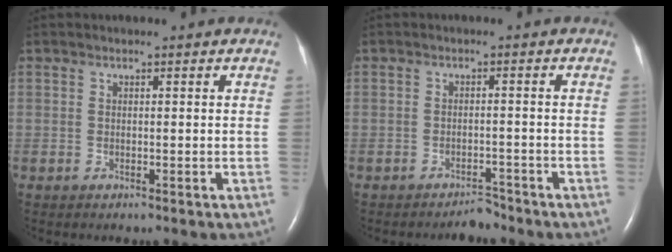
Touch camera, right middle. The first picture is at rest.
{"total": 2.1, "force": [-2.0, 0.5, 0.0], "torque": [0.001, -0.002, -0.029]}